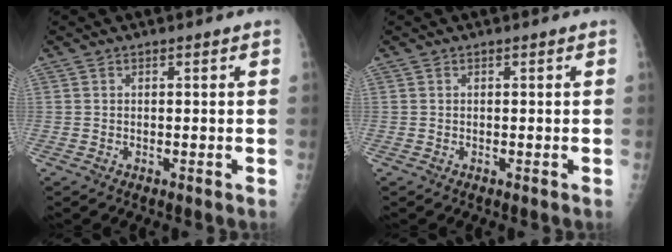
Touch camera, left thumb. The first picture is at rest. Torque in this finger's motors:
{"motor_torque": [0.02, 0.02, -0.02, -0.02, 0.00]}